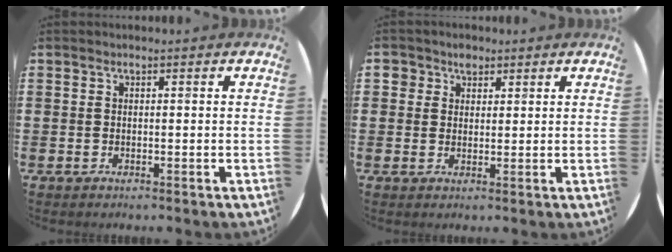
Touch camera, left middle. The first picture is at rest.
{"total": 2.5, "force": [1.8, 1.8, 0.4], "torque": [0.003, -0.001, 0.031]}